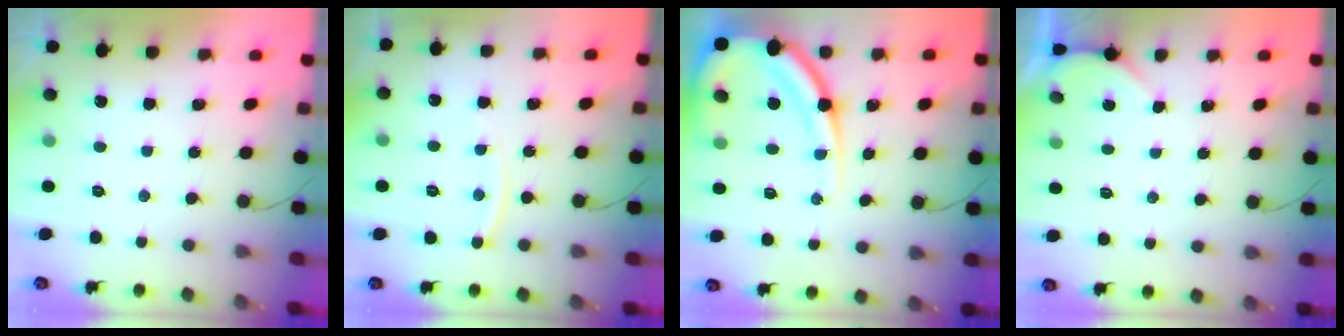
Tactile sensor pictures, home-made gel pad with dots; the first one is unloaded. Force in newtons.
{"total": 5.5, "press": 5.5, "slide": 0.6}
{"total": 16.5, "press": 16.4, "slide": 1.9}
{"total": 0.8, "press": 0.8, "slide": 0.1}